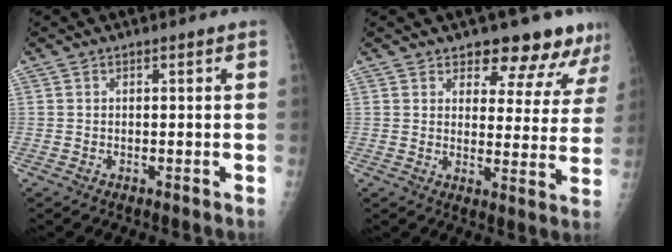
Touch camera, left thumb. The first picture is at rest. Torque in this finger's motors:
{"motor_torque": [0.04, 0.05, 0.43, -0.28, 0.01]}